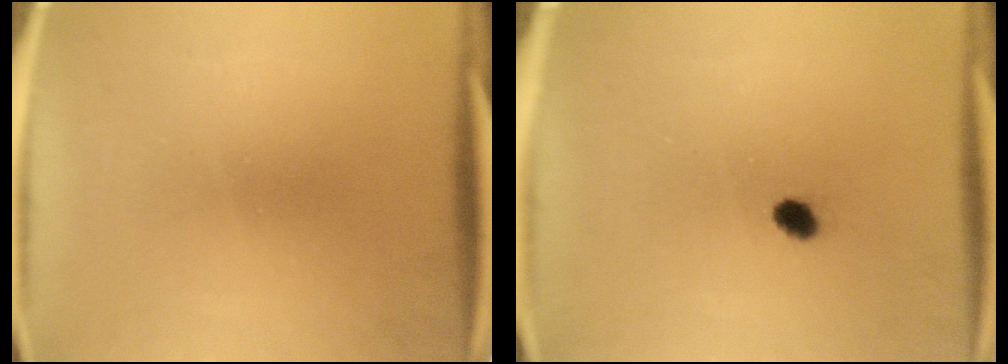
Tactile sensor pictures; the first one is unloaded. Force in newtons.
{"total": 1.7}